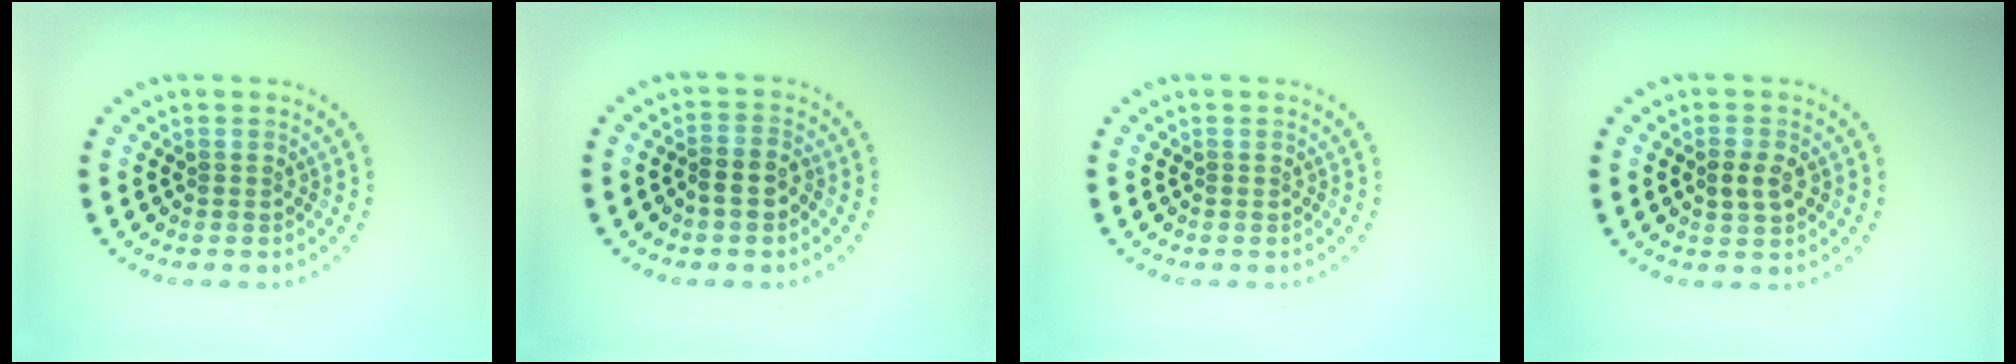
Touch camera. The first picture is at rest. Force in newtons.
{"total": 1.7, "press": 1.6, "slide": 0.8}
{"total": 0.0}
{"total": 2.2, "press": 2.2, "slide": 0.1}